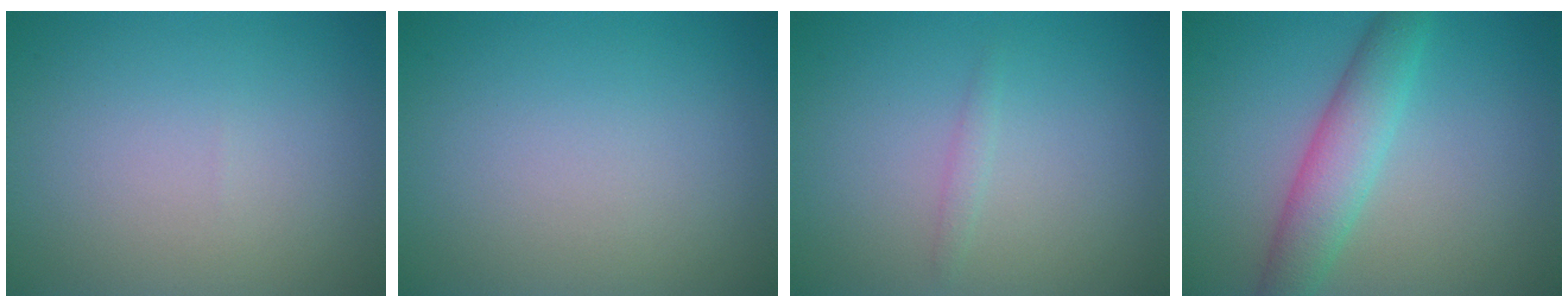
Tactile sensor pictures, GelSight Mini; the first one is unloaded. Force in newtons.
{"total": 0.0}
{"total": 0.8, "press": 0.8, "slide": 0.0}
{"total": 4.4, "press": 4.4, "slide": 0.2}